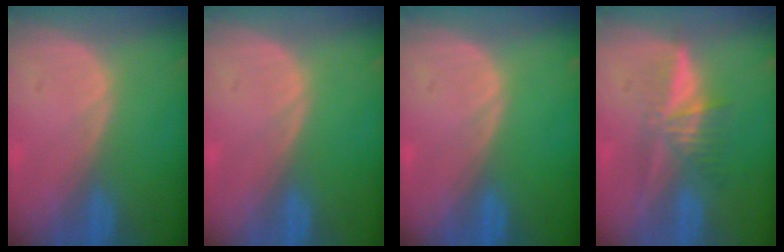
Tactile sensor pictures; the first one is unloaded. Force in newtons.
{"total": 0.0}
{"total": 0.0}
{"total": 5.3, "press": 5.2, "slide": 1.2}